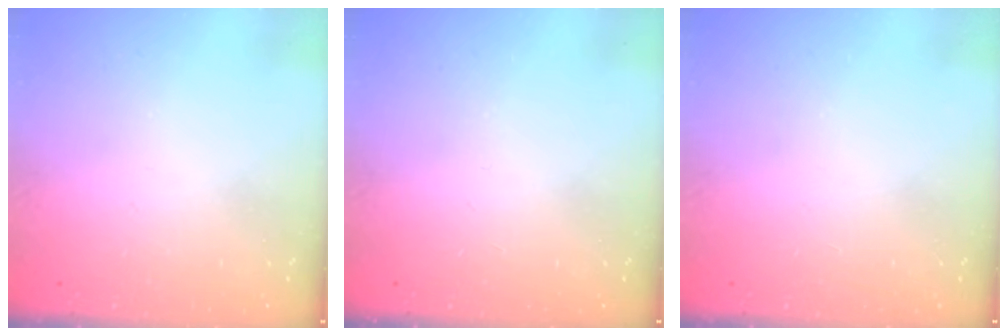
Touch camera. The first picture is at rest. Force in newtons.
{"total": 0.0}
{"total": 0.0}